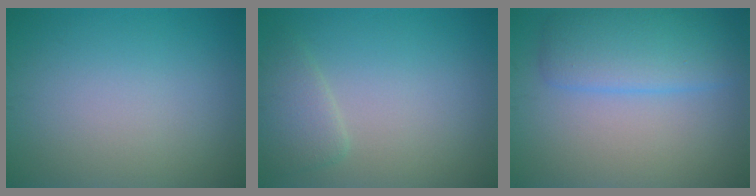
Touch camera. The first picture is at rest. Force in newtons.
{"total": 2.2, "press": 2.1, "slide": 0.3}
{"total": 4.8, "press": 4.8, "slide": 0.1}